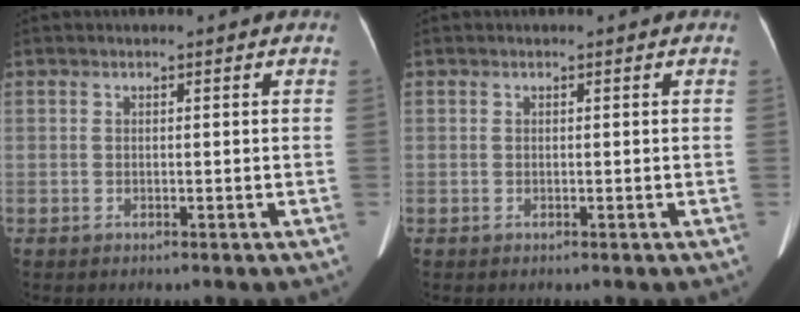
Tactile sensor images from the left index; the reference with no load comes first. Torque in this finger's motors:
{"motor_torque": [0.00, 0.00, 0.00, 0.00]}